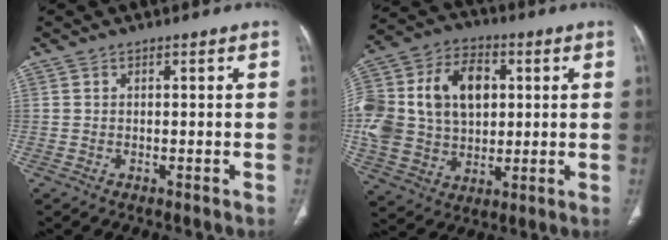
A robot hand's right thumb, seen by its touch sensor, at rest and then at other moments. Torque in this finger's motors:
{"motor_torque": [2.38, 2.33, 1.70, 0.16, 0.24]}